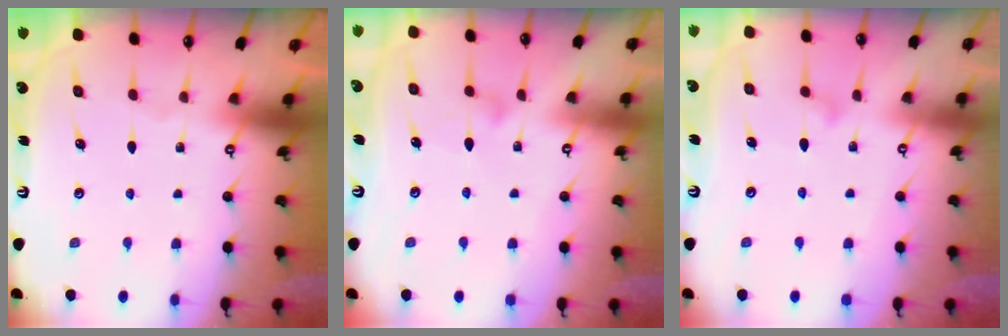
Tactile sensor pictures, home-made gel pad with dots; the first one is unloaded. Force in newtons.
{"total": 7.8, "press": 7.8, "slide": 0.4}
{"total": 7.9, "press": 7.9, "slide": 0.3}